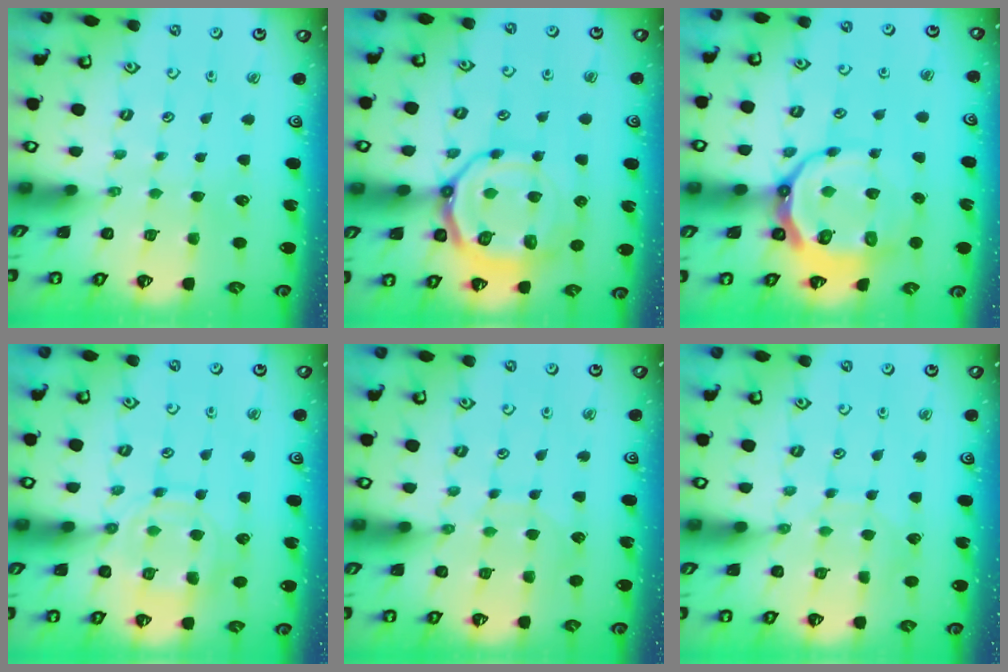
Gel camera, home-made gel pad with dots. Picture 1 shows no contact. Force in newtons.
{"total": 16.0, "press": 15.9, "slide": 2.0}
{"total": 14.6, "press": 14.2, "slide": 3.3}
{"total": 13.0, "press": 12.9, "slide": 1.2}
{"total": 5.5, "press": 5.5, "slide": 0.5}
{"total": 5.7, "press": 5.7, "slide": 0.4}